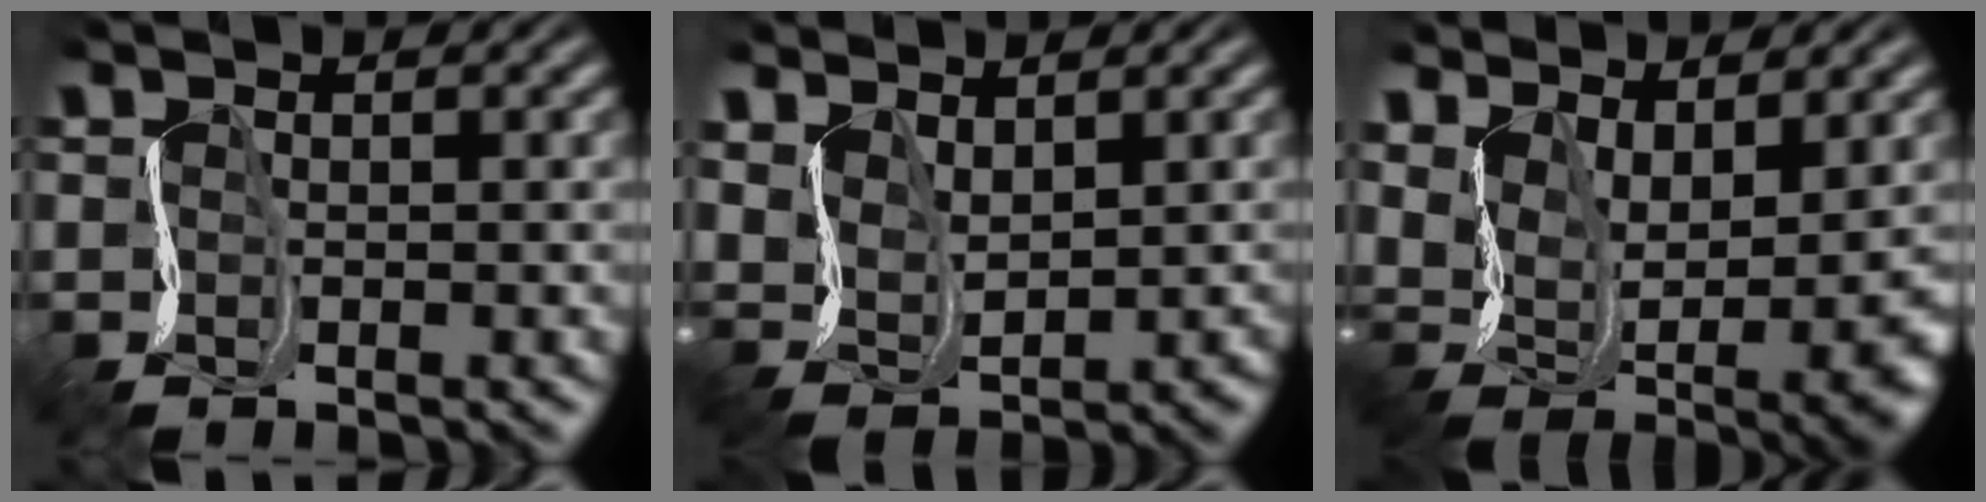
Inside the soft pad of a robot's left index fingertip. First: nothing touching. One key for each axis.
{"total": 3.0, "fx": 2.3, "fy": 1.6, "fz": 1.1, "tx": -0.036, "ty": -0.003, "tz": 0.054}
{"total": 7.4, "fx": 3.8, "fy": 3.2, "fz": 5.5, "tx": -0.109, "ty": -0.010, "tz": 0.080}